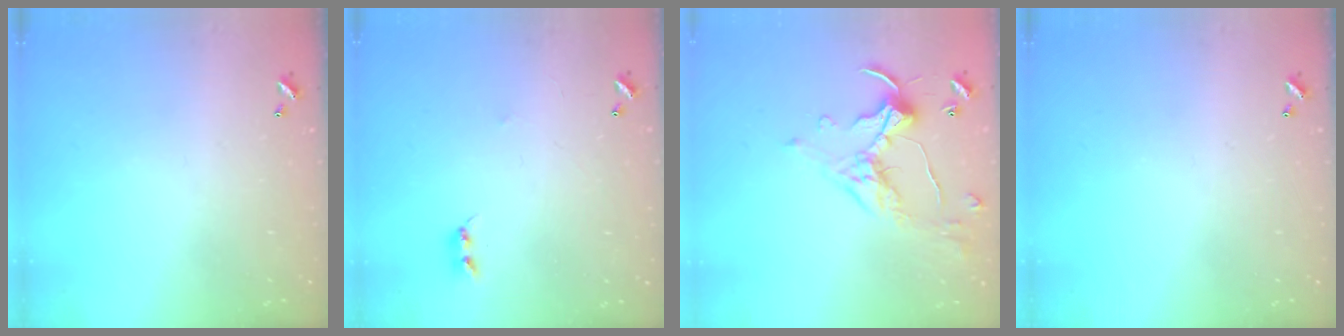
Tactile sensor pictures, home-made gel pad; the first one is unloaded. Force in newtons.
{"total": 2.2, "press": 2.2, "slide": 0.4}
{"total": 1.1, "press": 1.1, "slide": 0.1}
{"total": 0.0}